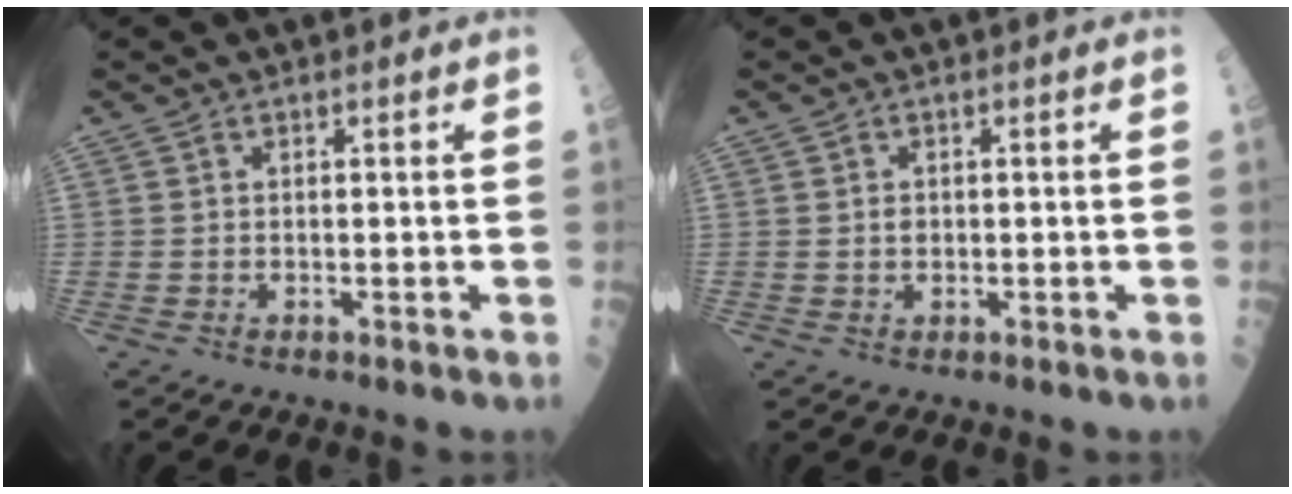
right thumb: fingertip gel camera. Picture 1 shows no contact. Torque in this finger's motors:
{"motor_torque": [0.09, -0.29, -0.18, -0.15, -0.01]}